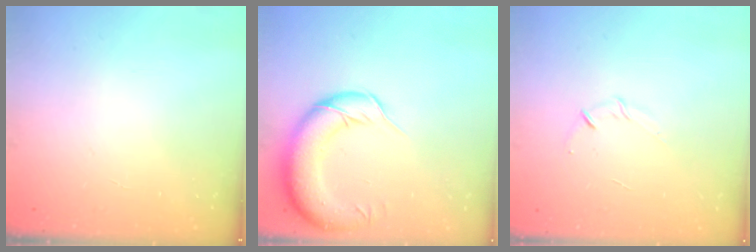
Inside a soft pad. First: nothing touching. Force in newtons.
{"total": 13.7, "press": 13.3, "slide": 3.1}
{"total": 4.2, "press": 4.0, "slide": 1.0}